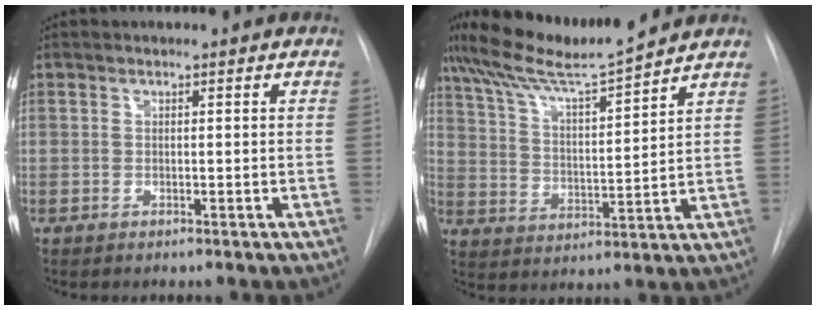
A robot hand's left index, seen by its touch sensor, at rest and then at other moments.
{"total": 12.3, "force": [11.2, -0.7, 5.2], "torque": [-0.102, 0.005, 0.198]}